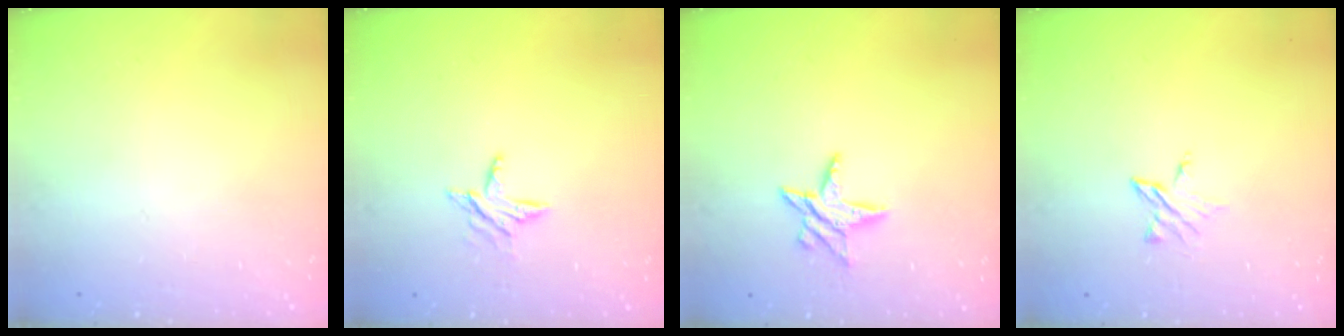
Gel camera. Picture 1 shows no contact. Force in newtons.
{"total": 6.4, "press": 6.3, "slide": 0.5}
{"total": 6.7, "press": 6.7, "slide": 0.2}
{"total": 4.7, "press": 4.7, "slide": 0.5}